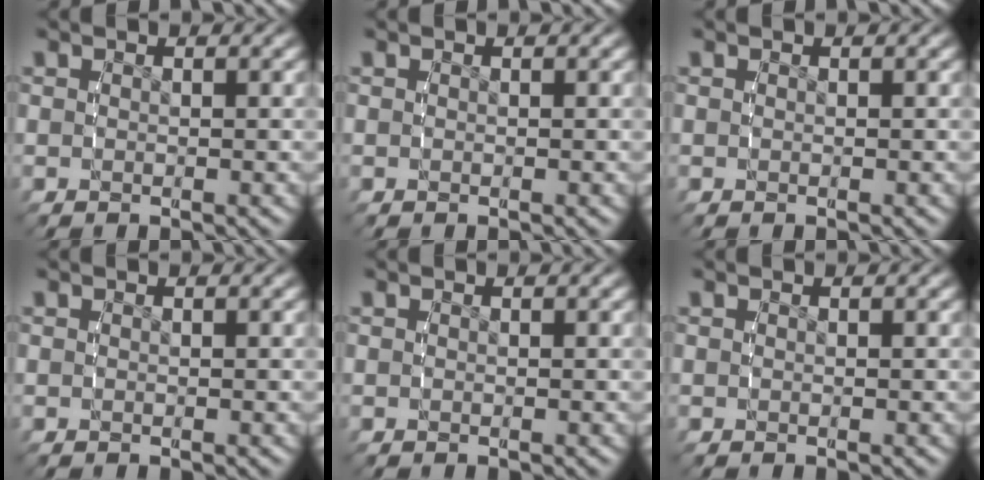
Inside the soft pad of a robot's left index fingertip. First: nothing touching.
{"total": 0.0}
{"total": 0.0}
{"total": 0.0}
{"total": 0.0}
{"total": 0.0}